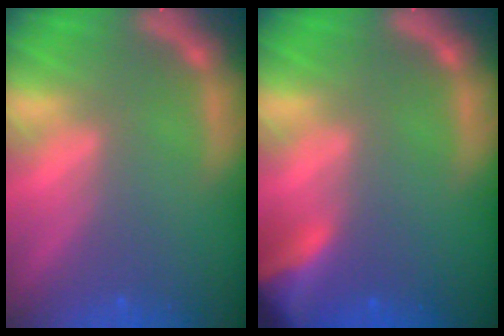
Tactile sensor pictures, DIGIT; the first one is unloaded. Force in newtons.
{"total": 5.9}